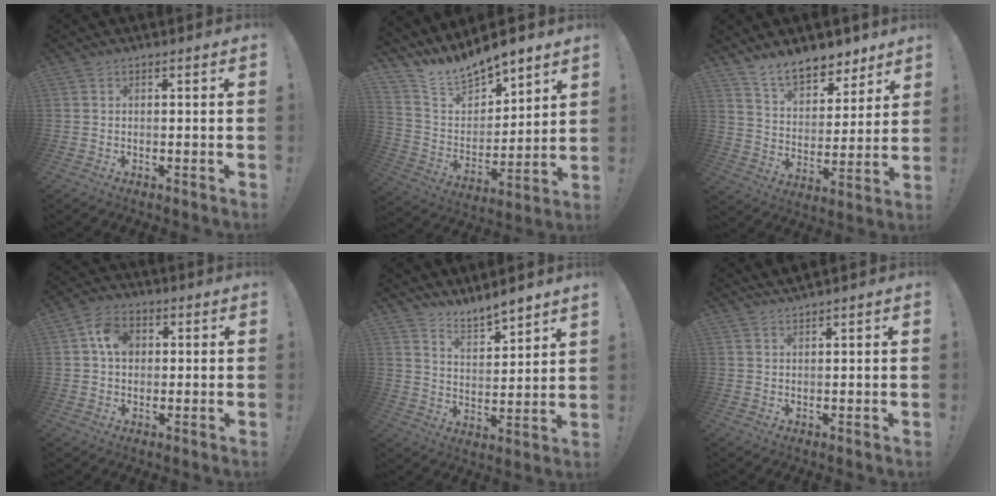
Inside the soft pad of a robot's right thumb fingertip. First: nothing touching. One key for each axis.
{"total": 11.9, "fx": 11.1, "fy": 3.8, "fz": 1.8, "tx": -0.059, "ty": -0.095, "tz": 0.205}
{"total": 11.9, "fx": 9.9, "fy": 5.3, "fz": 3.8, "tx": -0.058, "ty": -0.077, "tz": 0.185}
{"total": 7.9, "fx": 1.8, "fy": 6.0, "fz": 4.8, "tx": -0.068, "ty": 0.005, "tz": 0.033}
{"total": 7.7, "fx": 7.5, "fy": 1.1, "fz": 1.6, "tx": -0.031, "ty": -0.066, "tz": 0.139}
{"total": 2.1, "fx": 1.9, "fy": -0.2, "fz": 0.8, "tx": -0.016, "ty": -0.008, "tz": 0.035}